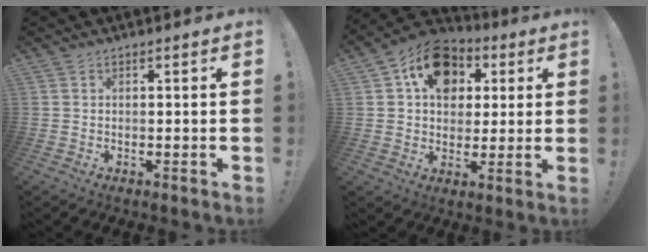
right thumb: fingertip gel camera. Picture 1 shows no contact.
{"total": 15.5, "force": [6.1, 11.8, 8.0], "torque": [-0.117, -0.014, 0.117]}